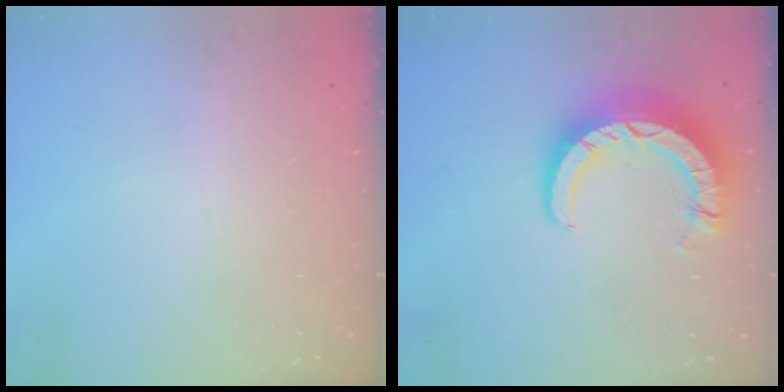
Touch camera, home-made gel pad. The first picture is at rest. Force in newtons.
{"total": 9.9, "press": 9.8, "slide": 1.0}